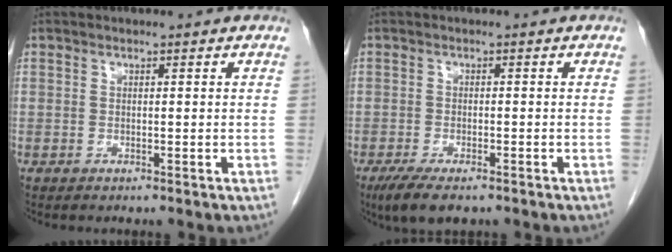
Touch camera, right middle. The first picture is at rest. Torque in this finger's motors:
{"motor_torque": [0.98, -0.56, 0.38, 0.03]}